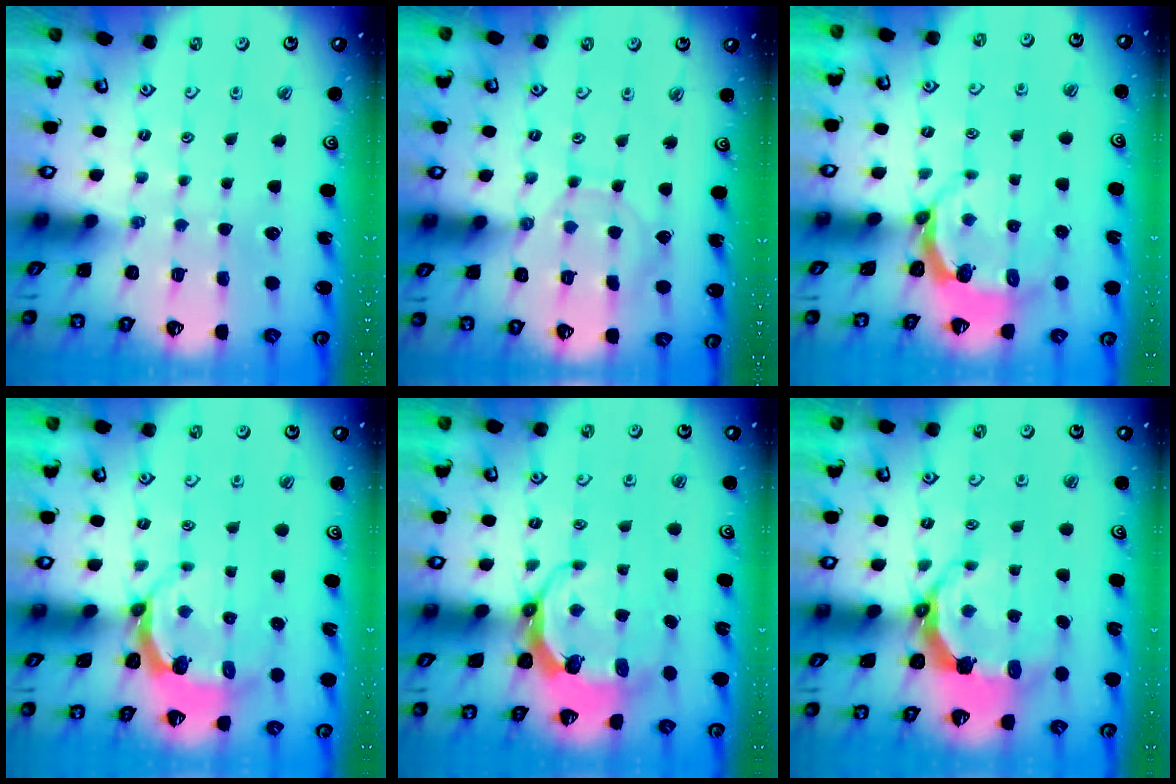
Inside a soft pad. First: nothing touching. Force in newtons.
{"total": 7.0, "press": 7.0, "slide": 0.8}
{"total": 4.7, "press": 3.7, "slide": 2.8}
{"total": 4.7, "press": 3.7, "slide": 2.8}
{"total": 7.2, "press": 5.9, "slide": 4.1}
{"total": 7.7, "press": 5.9, "slide": 5.0}